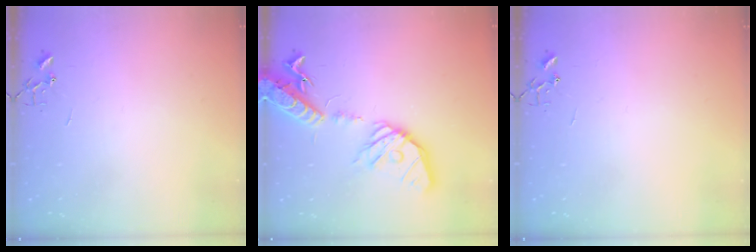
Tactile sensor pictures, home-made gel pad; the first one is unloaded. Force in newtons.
{"total": 22.7, "press": 22.4, "slide": 3.7}
{"total": 0.0}